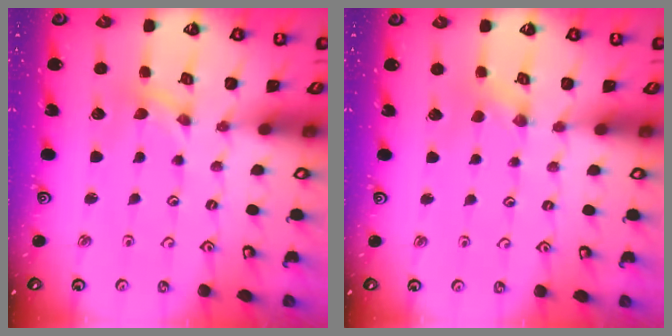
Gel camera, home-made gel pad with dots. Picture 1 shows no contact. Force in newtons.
{"total": 1.1, "press": 1.1, "slide": 0.3}